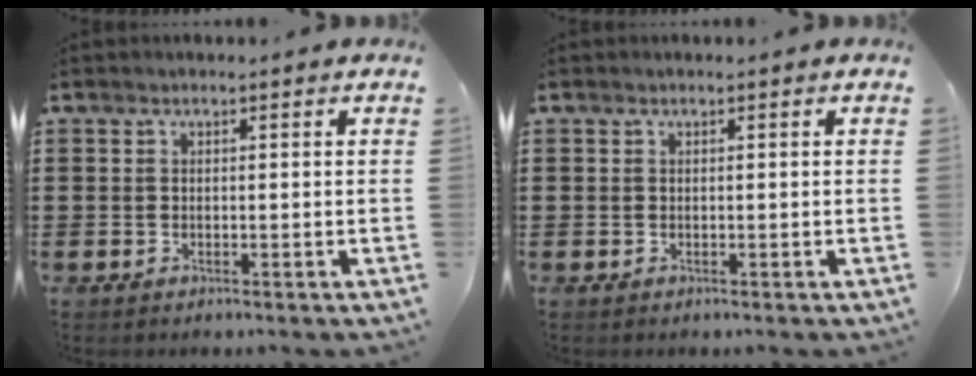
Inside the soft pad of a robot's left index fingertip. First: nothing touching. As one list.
[{"total": 0.0}]